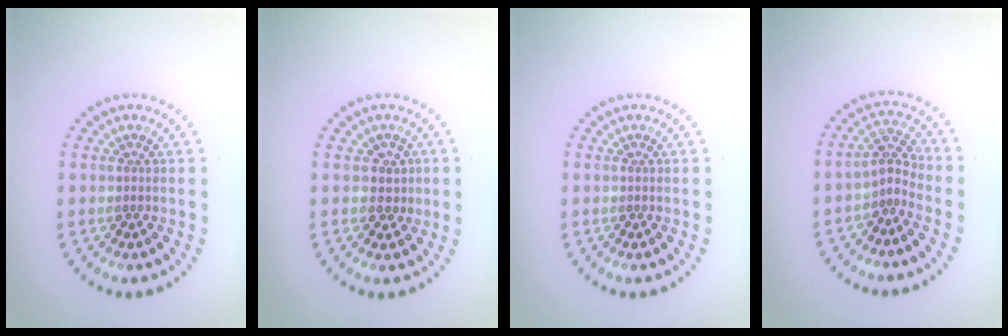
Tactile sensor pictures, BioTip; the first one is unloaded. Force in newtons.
{"total": 1.7, "press": 1.3, "slide": 1.1}
{"total": 0.0}
{"total": 2.1, "press": 1.5, "slide": 1.5}